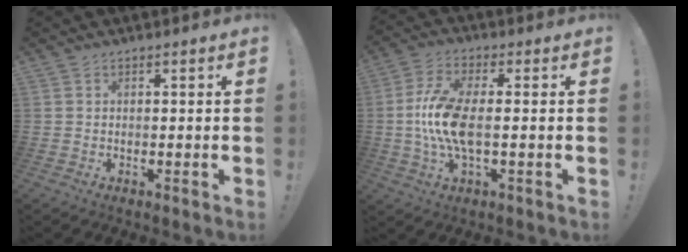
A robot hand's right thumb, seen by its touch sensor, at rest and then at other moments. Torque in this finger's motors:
{"motor_torque": [0.99, 0.87, 1.46, -1.31, 0.60]}